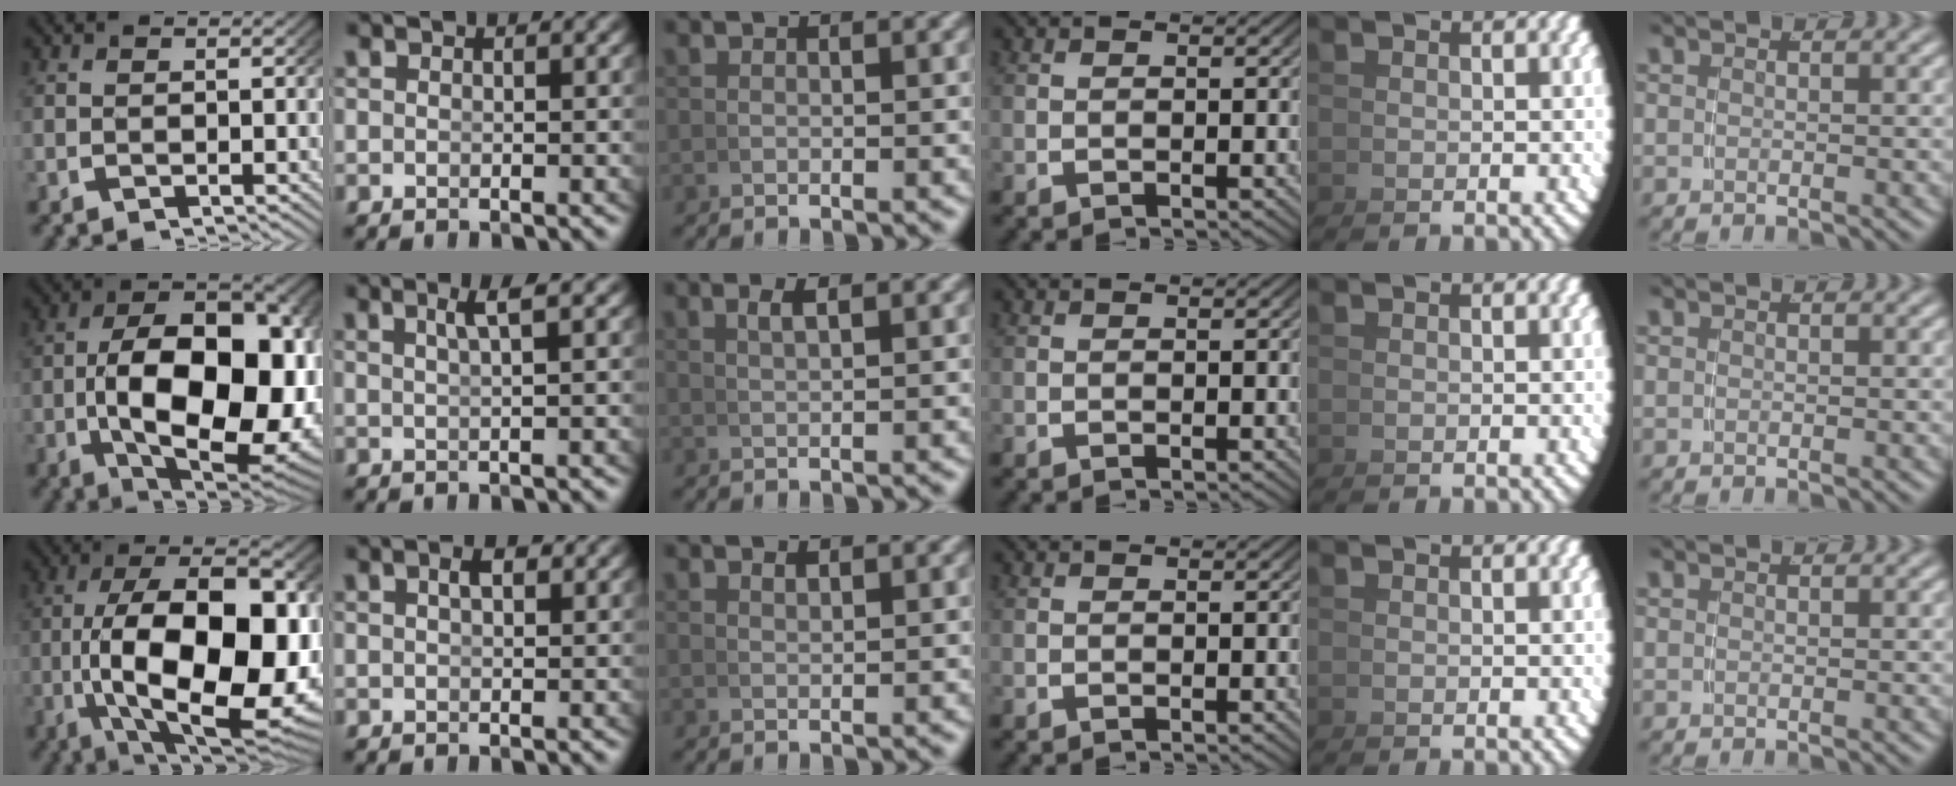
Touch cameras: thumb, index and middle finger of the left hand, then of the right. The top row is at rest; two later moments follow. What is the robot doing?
{"motion": "grasp_and_lifting", "object": "whiteboard"}